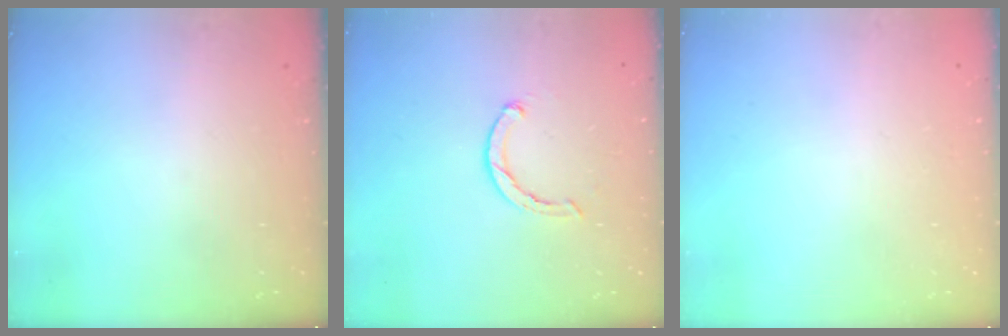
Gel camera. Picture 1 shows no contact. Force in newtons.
{"total": 1.5, "press": 1.5, "slide": 0.3}
{"total": 2.6, "press": 2.6, "slide": 0.2}